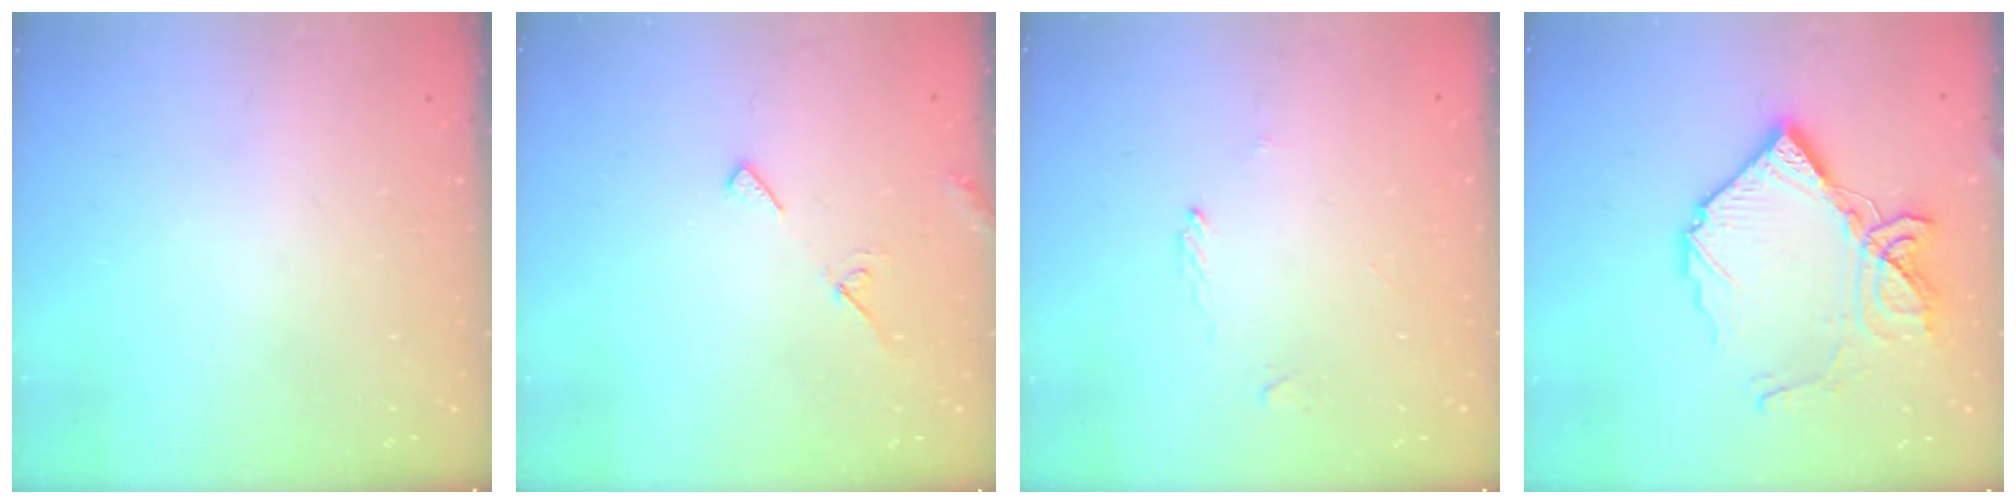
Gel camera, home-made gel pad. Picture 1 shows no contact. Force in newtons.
{"total": 4.8, "press": 4.8, "slide": 0.5}
{"total": 1.9, "press": 1.8, "slide": 0.5}
{"total": 15.9, "press": 15.8, "slide": 1.4}